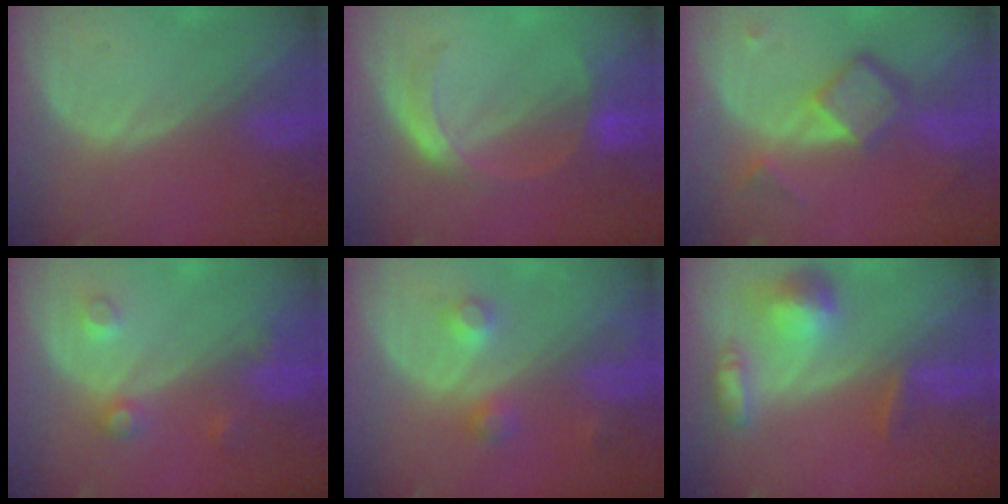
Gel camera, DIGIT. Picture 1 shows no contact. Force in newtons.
{"total": 5.4, "press": 5.2, "slide": 1.3}
{"total": 6.8, "press": 5.9, "slide": 3.4}
{"total": 3.6, "press": 3.3, "slide": 1.3}
{"total": 3.7, "press": 3.4, "slide": 1.4}
{"total": 7.0, "press": 6.6, "slide": 2.5}